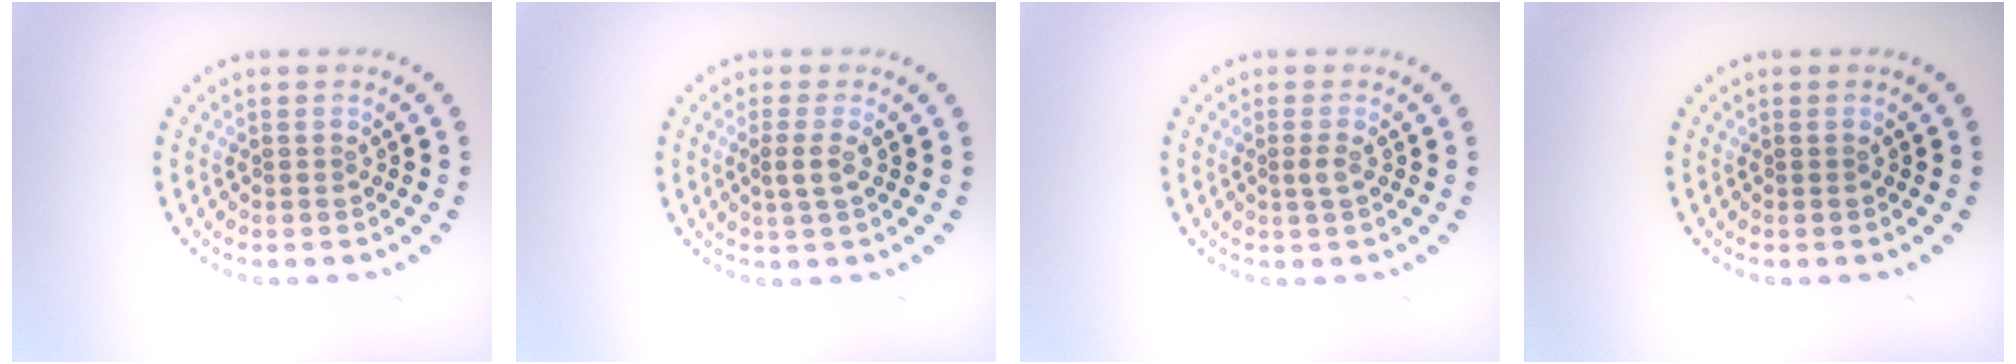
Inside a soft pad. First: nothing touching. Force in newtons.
{"total": 1.7, "press": 1.4, "slide": 0.9}
{"total": 1.0, "press": 0.7, "slide": 0.6}
{"total": 0.0}